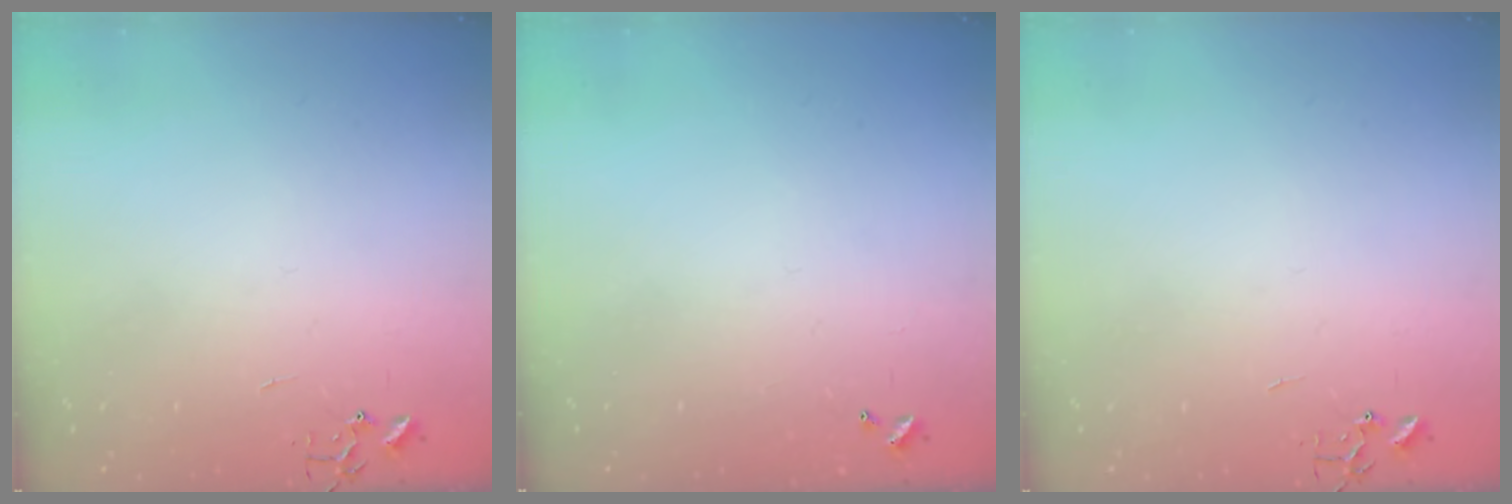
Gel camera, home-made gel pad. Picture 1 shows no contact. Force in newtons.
{"total": 0.0}
{"total": 0.0}